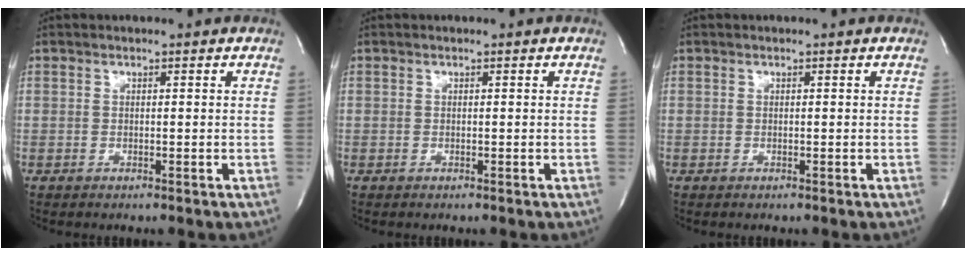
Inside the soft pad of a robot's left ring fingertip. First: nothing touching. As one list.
[{"total": 0.0}, {"total": 0.0}]